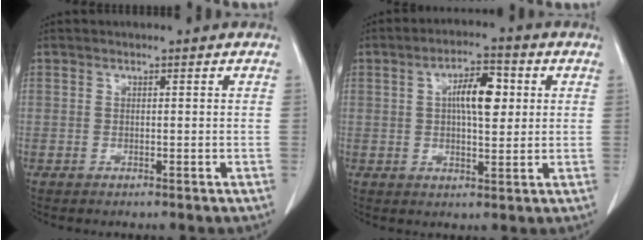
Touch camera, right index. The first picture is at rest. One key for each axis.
{"total": 6.7, "fx": 1.2, "fy": 2.0, "fz": 6.3, "tx": -0.112, "ty": 0.012, "tz": 0.020}